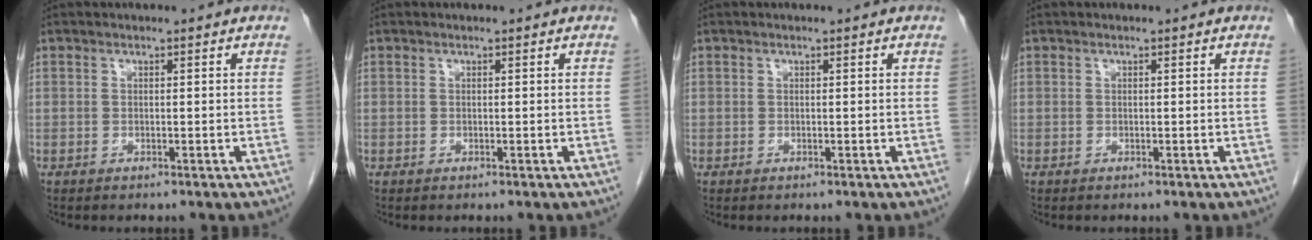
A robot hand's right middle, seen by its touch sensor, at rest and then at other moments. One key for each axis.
{"total": 0.0}
{"total": 0.0}
{"total": 0.0}